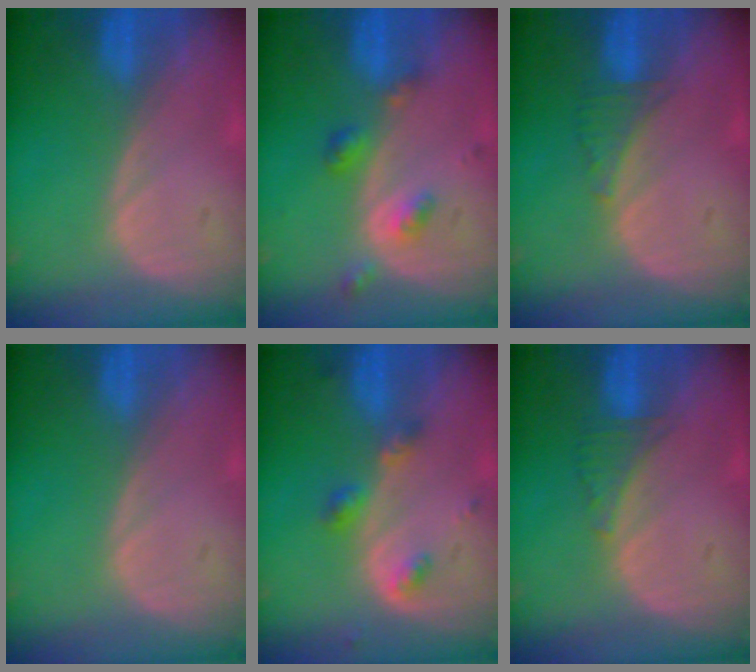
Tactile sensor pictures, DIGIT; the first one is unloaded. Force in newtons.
{"total": 4.4, "press": 4.0, "slide": 2.0}
{"total": 2.3, "press": 2.2, "slide": 0.7}
{"total": 0.0}
{"total": 3.8, "press": 3.7, "slide": 1.1}
{"total": 2.3, "press": 2.2, "slide": 0.7}